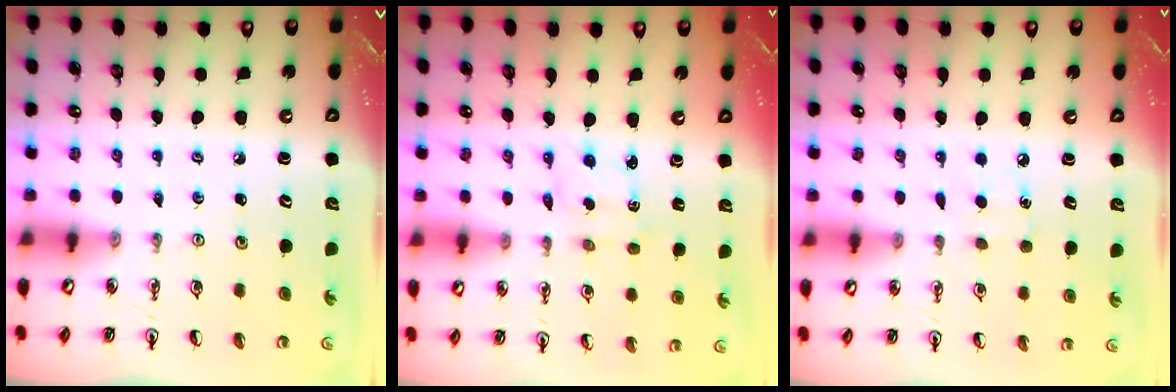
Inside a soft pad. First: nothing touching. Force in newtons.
{"total": 2.0, "press": 1.8, "slide": 0.7}
{"total": 5.6, "press": 5.5, "slide": 0.6}